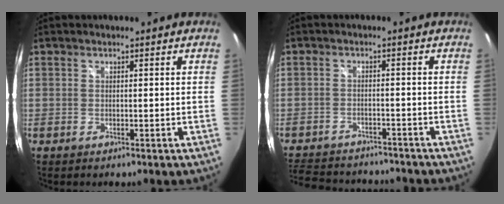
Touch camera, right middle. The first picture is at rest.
{"total": 13.9, "force": [-12.0, 4.9, 5.0], "torque": [-0.124, 0.001, -0.175]}